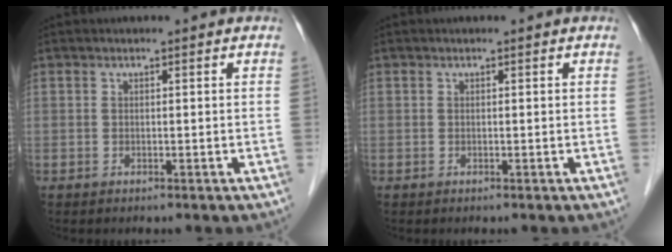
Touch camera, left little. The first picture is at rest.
{"total": 0.0}